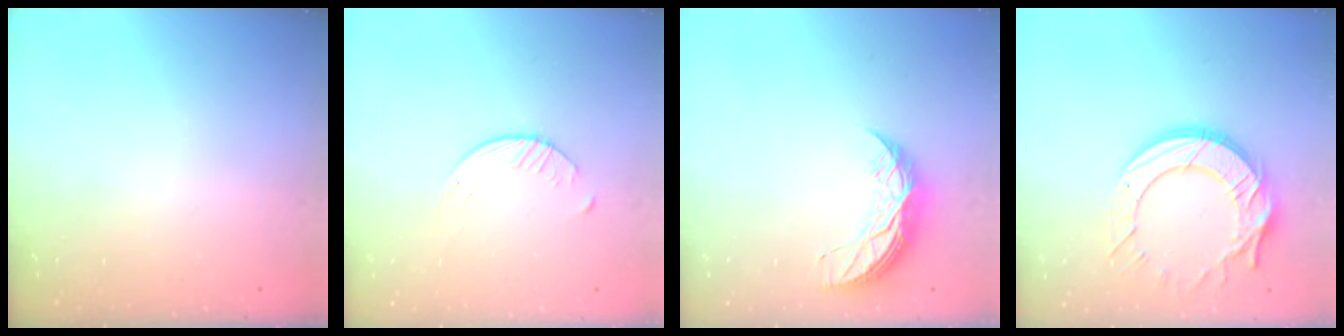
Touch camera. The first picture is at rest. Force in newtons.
{"total": 2.1, "press": 2.0, "slide": 0.3}
{"total": 8.1, "press": 8.0, "slide": 0.5}
{"total": 17.4, "press": 17.3, "slide": 1.7}